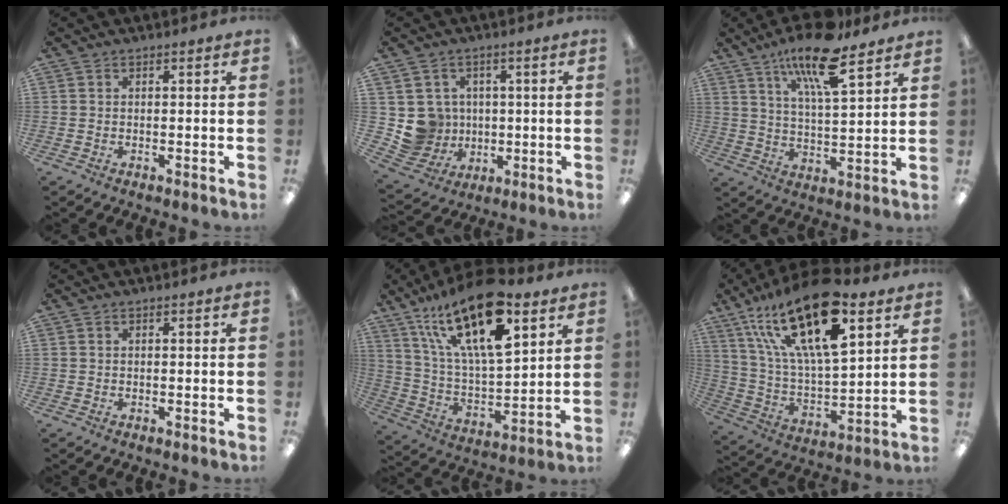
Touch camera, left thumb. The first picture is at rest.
{"total": 8.0, "force": [1.0, 7.9, 0.6], "torque": [-0.041, -0.004, 0.032]}
{"total": 15.6, "force": [10.7, 4.2, 10.6], "torque": [-0.188, -0.048, 0.175]}
{"total": 0.0}
{"total": 24.7, "force": [15.0, 9.3, 17.2], "torque": [-0.312, -0.078, 0.253]}
{"total": 26.1, "force": [15.2, 9.9, 18.8], "torque": [-0.353, -0.075, 0.259]}